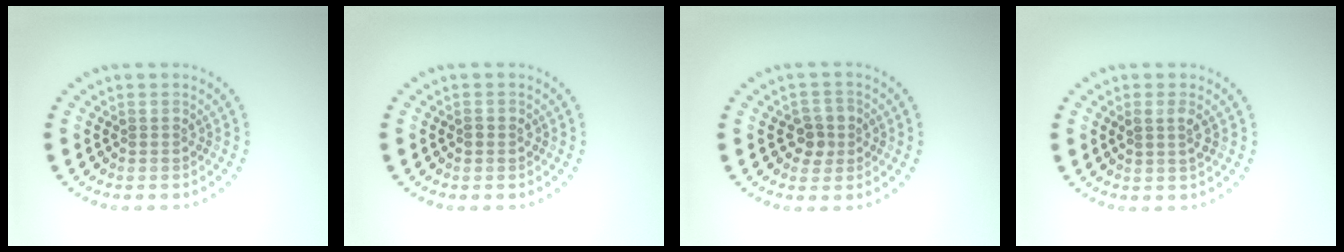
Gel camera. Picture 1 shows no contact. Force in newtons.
{"total": 0.9, "press": 0.9, "slide": 0.1}
{"total": 2.2, "press": 2.1, "slide": 0.7}
{"total": 1.3, "press": 1.3, "slide": 0.4}